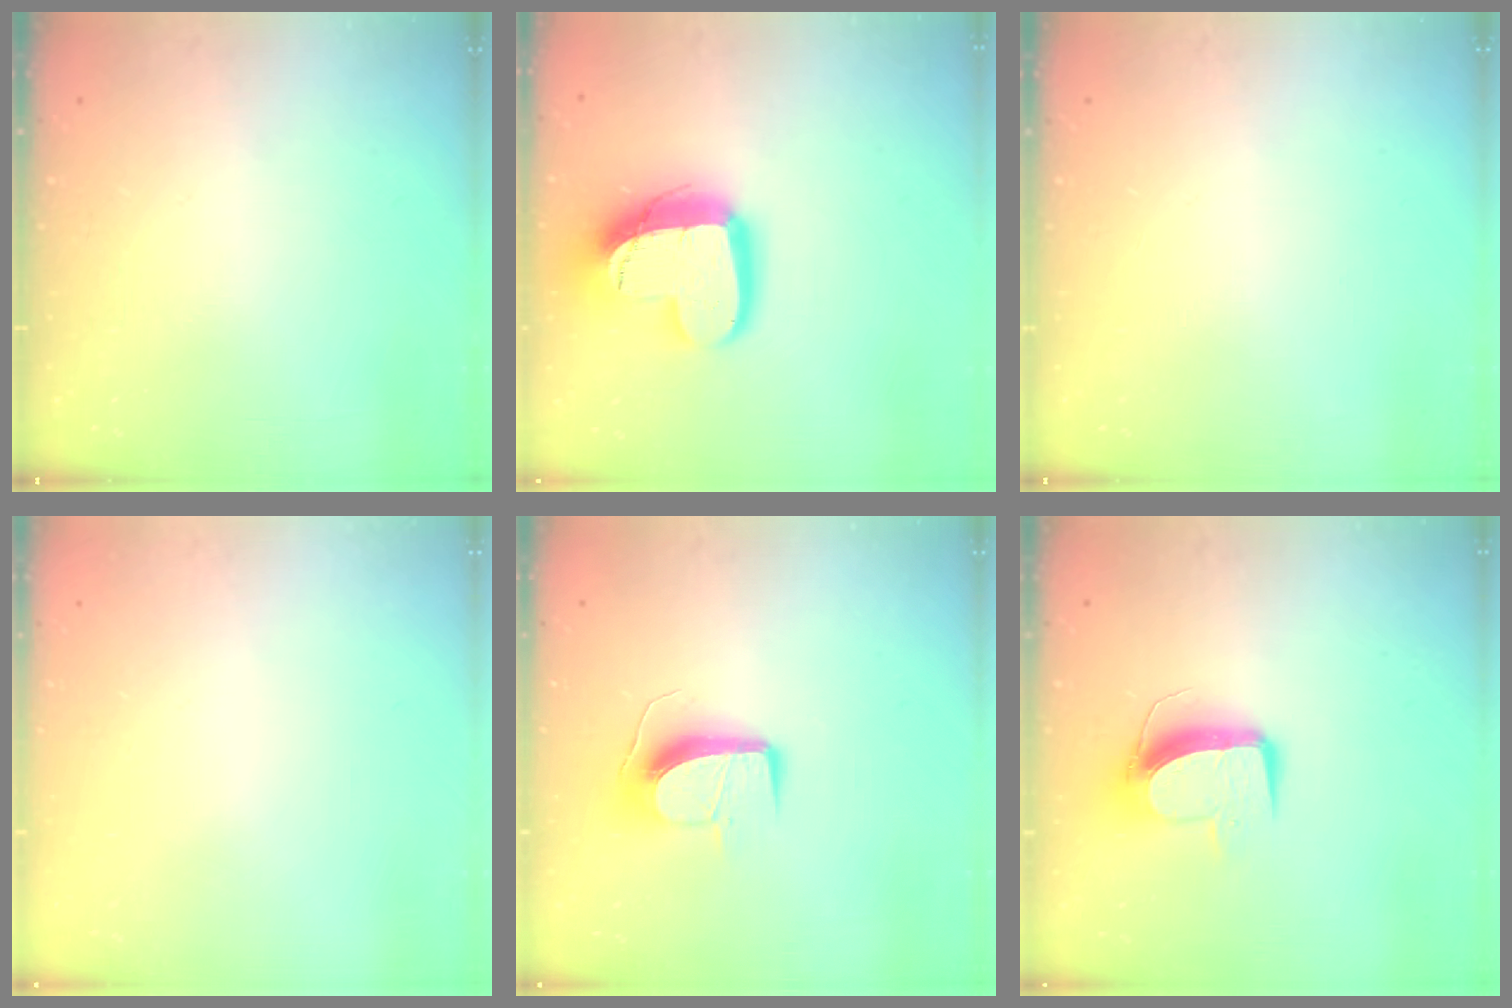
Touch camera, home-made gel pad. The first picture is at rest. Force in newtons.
{"total": 16.8, "press": 16.7, "slide": 1.5}
{"total": 0.0}
{"total": 0.0}
{"total": 10.7, "press": 10.7, "slide": 0.4}
{"total": 9.7, "press": 9.7, "slide": 0.6}